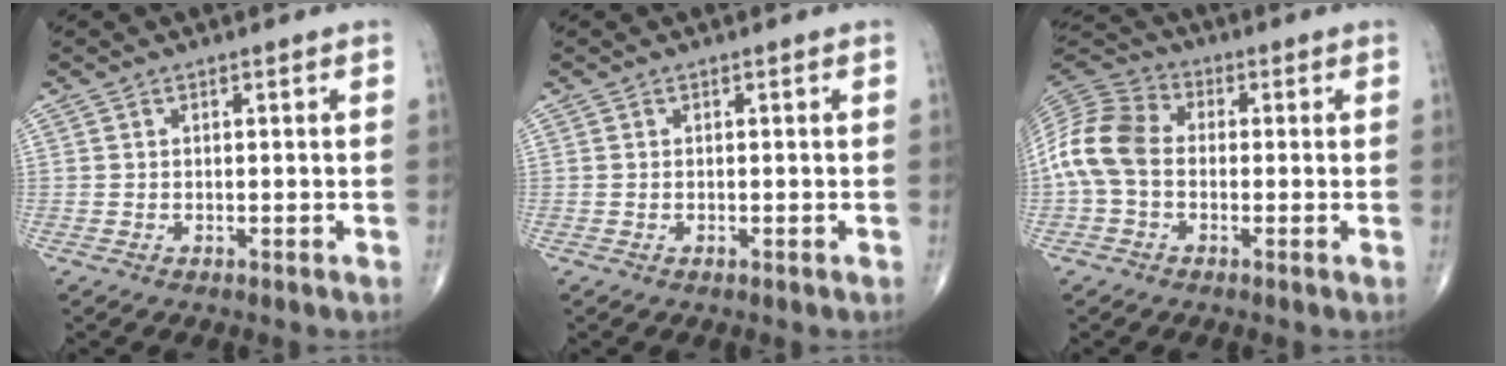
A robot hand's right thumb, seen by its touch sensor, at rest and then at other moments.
{"total": 0.0}
{"total": 11.2, "force": [-0.9, 8.1, 7.7], "torque": [-0.158, 0.031, -0.032]}